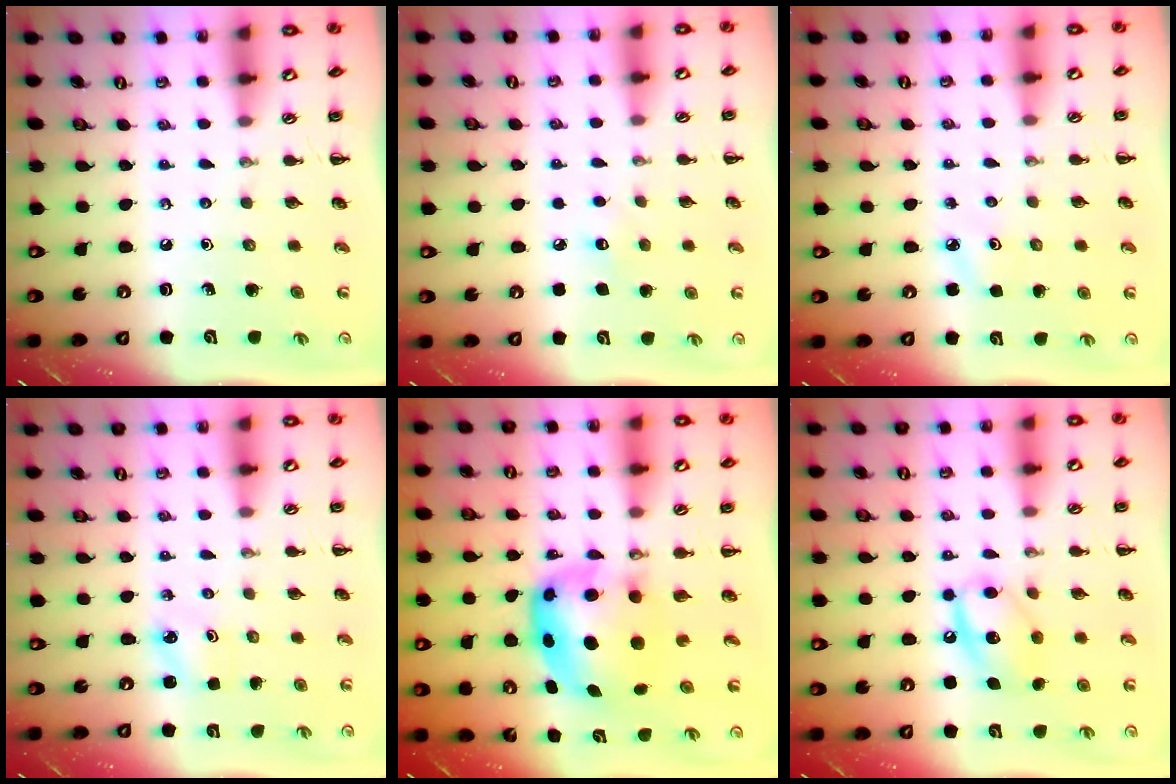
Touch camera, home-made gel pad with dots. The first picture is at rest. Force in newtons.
{"total": 5.4, "press": 5.3, "slide": 1.3}
{"total": 2.7, "press": 2.5, "slide": 0.8}
{"total": 2.0, "press": 2.0, "slide": 0.5}
{"total": 7.5, "press": 7.3, "slide": 1.5}
{"total": 12.0, "press": 11.9, "slide": 1.8}